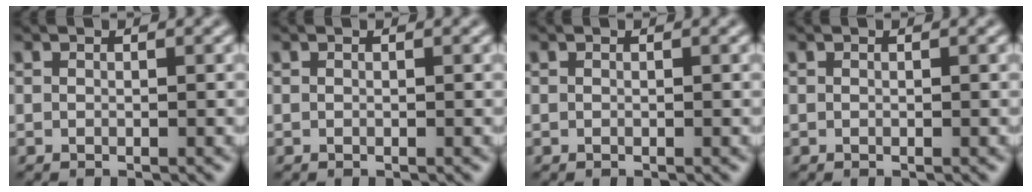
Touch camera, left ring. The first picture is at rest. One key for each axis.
{"total": 0.0}
{"total": 0.0}
{"total": 0.0}